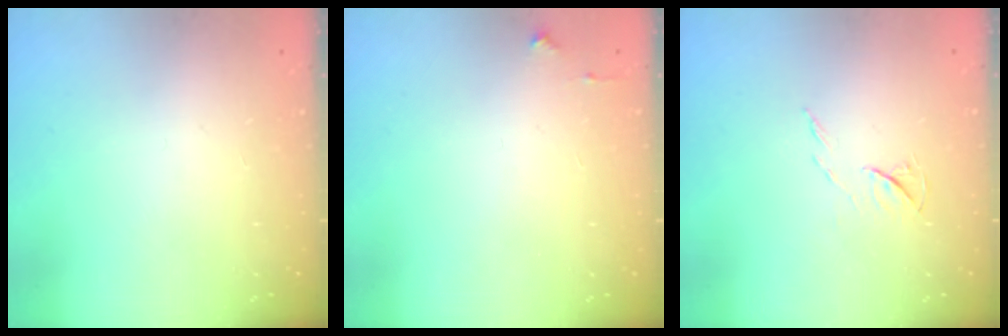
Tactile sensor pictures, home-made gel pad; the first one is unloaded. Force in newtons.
{"total": 2.7, "press": 2.6, "slide": 0.4}
{"total": 5.0, "press": 5.0, "slide": 0.7}